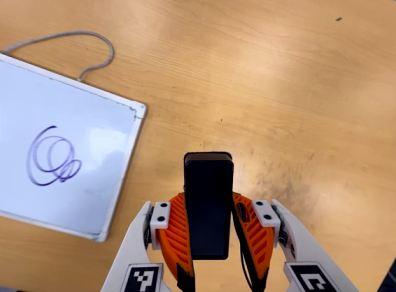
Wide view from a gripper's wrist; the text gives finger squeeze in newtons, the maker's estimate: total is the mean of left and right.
{"total": 4.2, "left": 2.7, "right": 5.7}